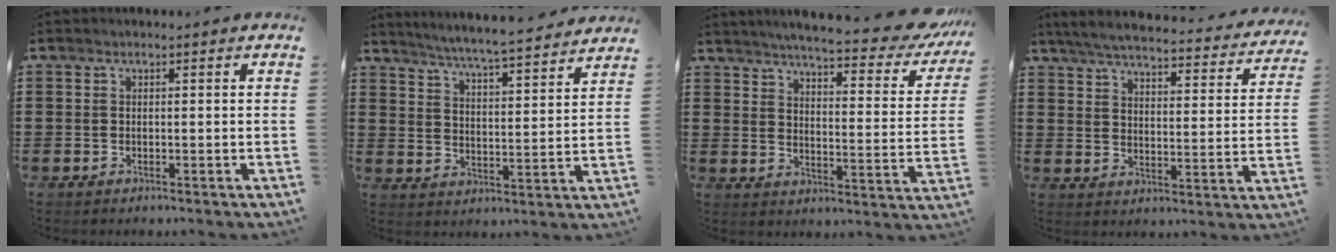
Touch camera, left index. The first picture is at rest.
{"total": 5.2, "force": [5.0, -0.7, 1.2], "torque": [-0.047, -0.041, 0.082]}
{"total": 5.7, "force": [5.2, -0.4, 2.4], "torque": [-0.061, -0.042, 0.084]}
{"total": 5.1, "force": [4.8, -0.1, 1.8], "torque": [-0.059, -0.034, 0.078]}